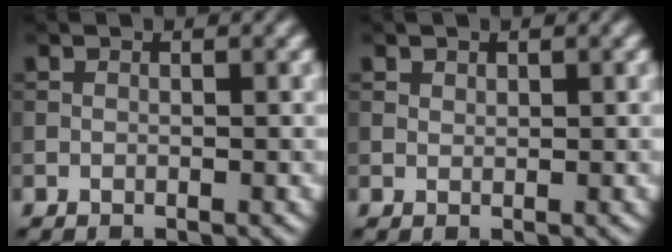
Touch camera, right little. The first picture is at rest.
{"total": 0.7, "force": [0.5, 0.4, 0.1], "torque": [-0.001, -0.002, 0.012]}